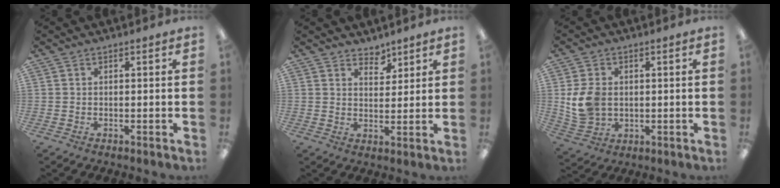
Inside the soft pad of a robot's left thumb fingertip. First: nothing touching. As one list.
[{"total": 4.3, "force": [3.8, 1.9, 0.5], "torque": [0.004, -0.027, 0.068]}, {"total": 8.8, "force": [1.1, 6.7, 5.6], "torque": [-0.115, 0.005, 0.022]}]